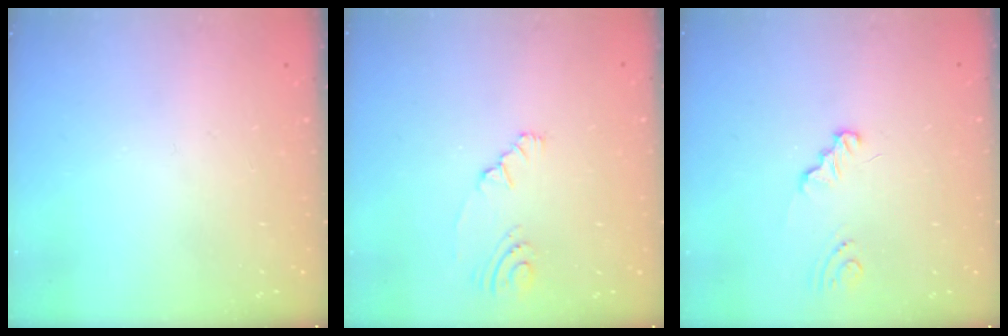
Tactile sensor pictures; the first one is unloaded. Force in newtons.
{"total": 5.6, "press": 3.4, "slide": 4.5}
{"total": 1.3, "press": 1.3, "slide": 0.1}